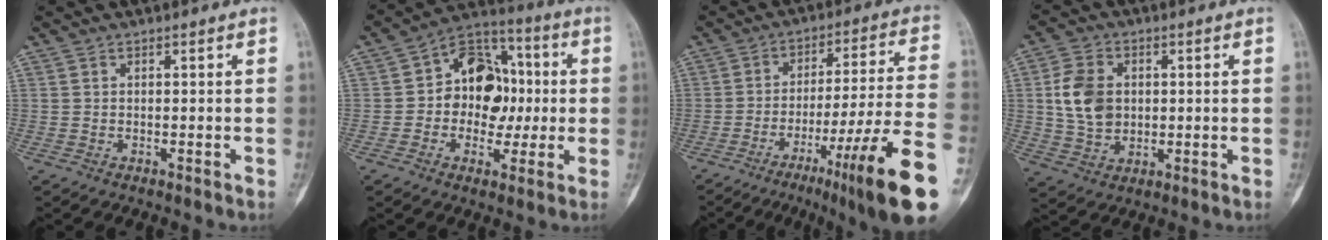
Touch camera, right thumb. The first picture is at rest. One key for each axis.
{"total": 14.2, "fx": 0.2, "fy": 10.6, "fz": 9.4, "tx": -0.091, "ty": 0.032, "tz": -0.006}
{"total": 21.2, "fx": -10.7, "fy": 1.1, "fz": 18.2, "tx": -0.240, "ty": 0.042, "tz": -0.161}
{"total": 9.9, "fx": 1.2, "fy": 7.4, "fz": 6.4, "tx": -0.106, "ty": 0.000, "tz": 0.026}